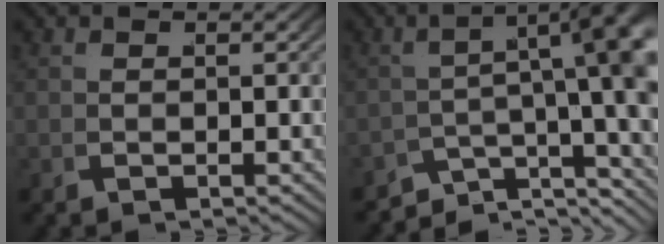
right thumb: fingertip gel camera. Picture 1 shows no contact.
{"total": 8.5, "force": [-2.4, 4.0, 7.2], "torque": [-0.101, -0.018, -0.033]}